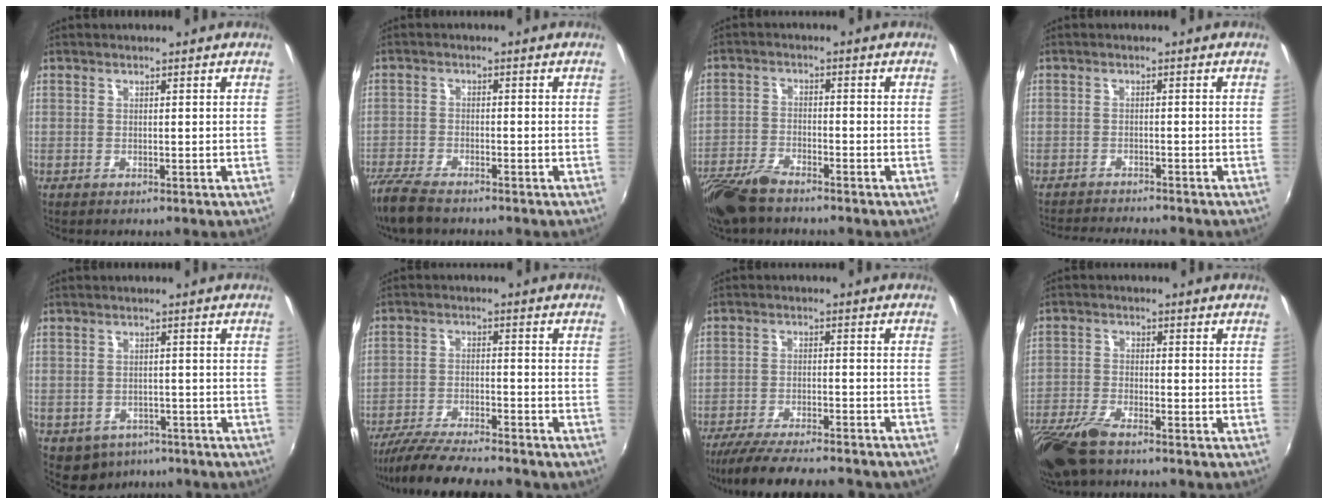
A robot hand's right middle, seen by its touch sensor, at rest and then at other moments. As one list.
[{"total": 8.0, "force": [-6.7, 2.0, 3.9], "torque": [-0.109, -0.031, -0.129]}, {"total": 9.4, "force": [-7.4, 2.9, 5.0], "torque": [-0.124, -0.025, -0.147]}, {"total": 7.0, "force": [-6.7, 0.0, 2.2], "torque": [-0.055, -0.014, -0.106]}, {"total": 6.6, "force": [-4.0, 4.7, 2.1], "torque": [-0.055, -0.009, -0.046]}, {"total": 14.1, "force": [-12.4, 1.6, 6.5], "torque": [-0.135, -0.026, -0.204]}, {"total": 18.8, "force": [-16.4, 3.0, 8.8], "torque": [-0.169, -0.031, -0.240]}, {"total": 10.3, "force": [-7.9, 2.6, 6.0], "torque": [-0.144, -0.034, -0.156]}]